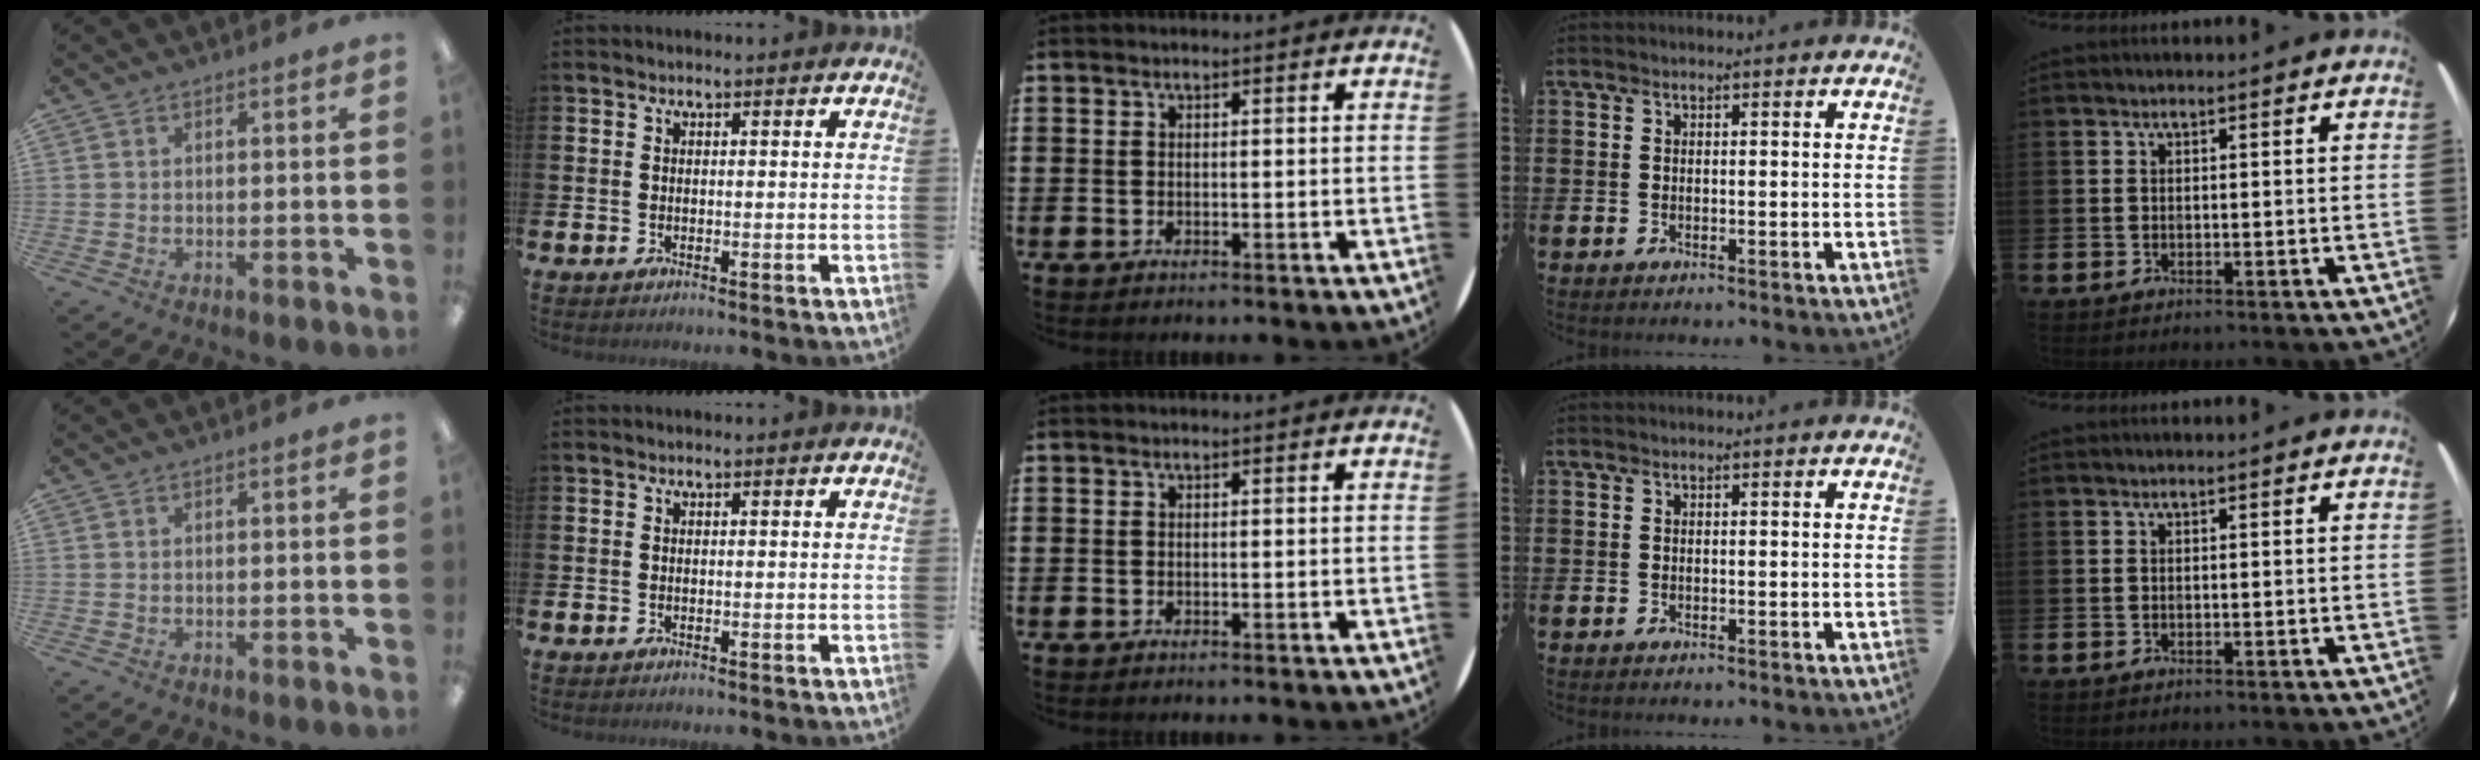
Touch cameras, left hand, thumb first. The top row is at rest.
{}